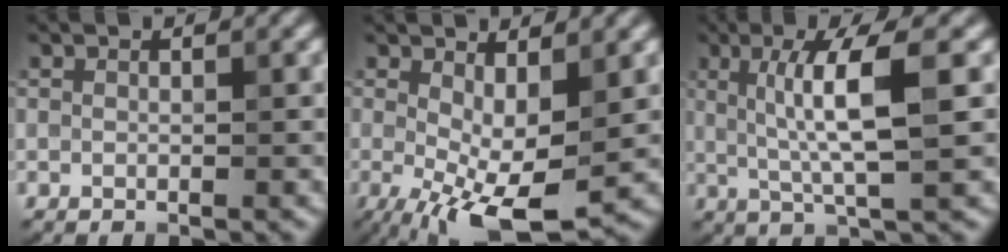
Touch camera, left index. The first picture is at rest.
{"total": 7.1, "force": [-1.0, 2.6, 6.6], "torque": [-0.123, -0.012, -0.017]}
{"total": 6.1, "force": [0.9, 0.9, 5.9], "torque": [-0.107, 0.007, 0.019]}